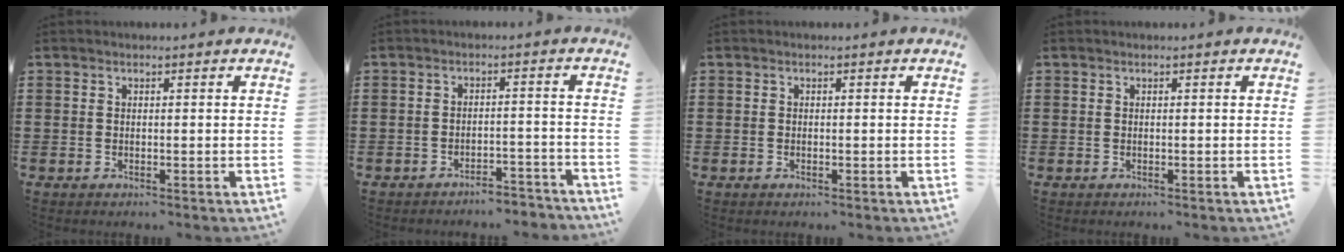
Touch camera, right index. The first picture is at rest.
{"total": 3.2, "force": [-3.2, 0.2, 0.5], "torque": [-0.013, 0.002, -0.067]}
{"total": 0.0}
{"total": 0.0}